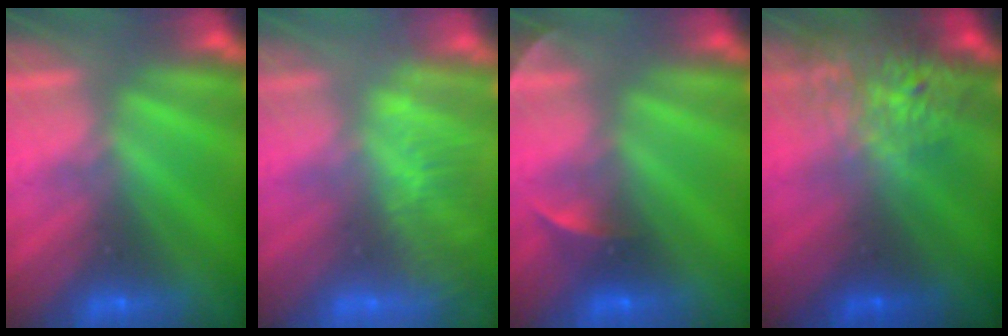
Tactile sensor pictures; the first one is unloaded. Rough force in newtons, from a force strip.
{"total": 3.4}
{"total": 2.3}
{"total": 5.9}